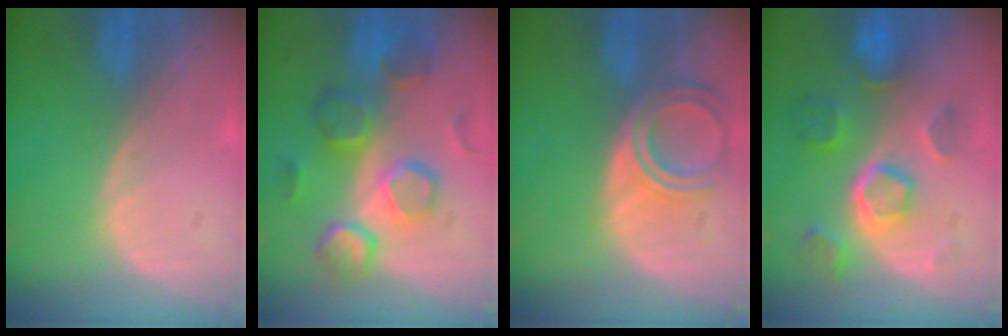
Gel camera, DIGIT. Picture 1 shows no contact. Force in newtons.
{"total": 9.1, "press": 8.8, "slide": 2.0}
{"total": 6.6, "press": 5.9, "slide": 3.0}
{"total": 8.7, "press": 7.8, "slide": 3.9}